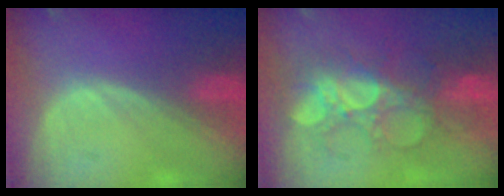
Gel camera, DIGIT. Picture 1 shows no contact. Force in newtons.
{"total": 8.5, "press": 8.3, "slide": 1.8}